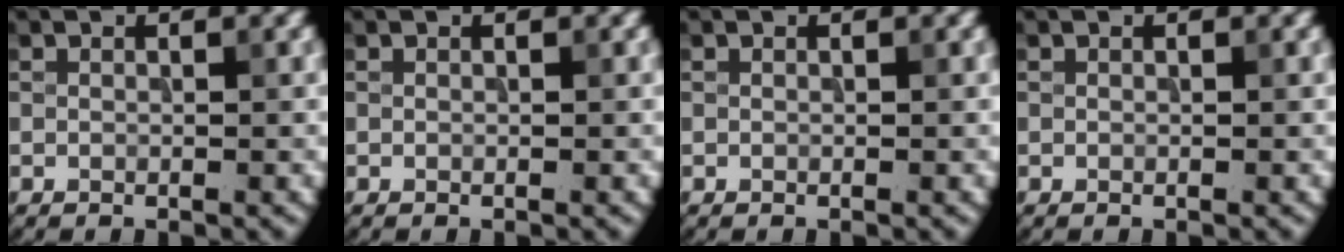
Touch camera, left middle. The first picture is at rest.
{"total": 0.0}
{"total": 0.0}
{"total": 0.0}